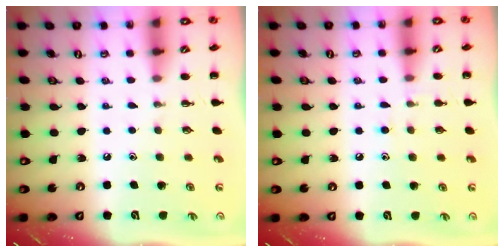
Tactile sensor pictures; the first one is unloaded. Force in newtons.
{"total": 6.3, "press": 6.0, "slide": 2.0}